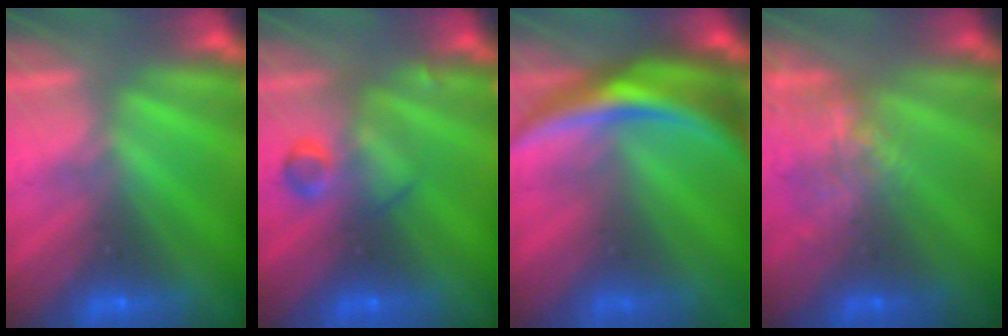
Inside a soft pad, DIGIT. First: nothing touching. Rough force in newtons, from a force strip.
{"total": 2.8}
{"total": 10.7}
{"total": 5.0}